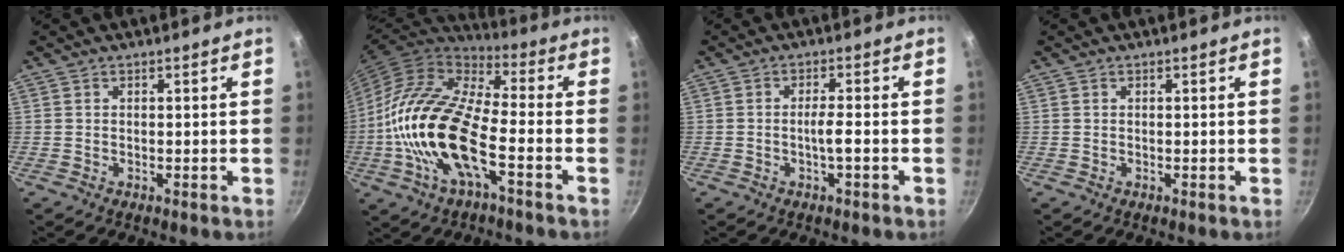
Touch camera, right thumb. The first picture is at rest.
{"total": 21.9, "force": [-4.9, 10.2, 18.7], "torque": [-0.359, 0.024, -0.104]}
{"total": 3.0, "force": [-1.1, 0.2, 2.7], "torque": [-0.053, 0.011, -0.021]}
{"total": 0.0}